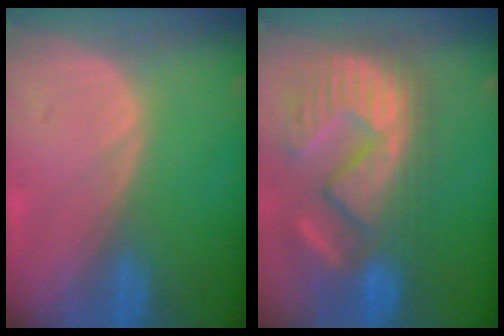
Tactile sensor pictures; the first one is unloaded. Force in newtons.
{"total": 12.7, "press": 11.9, "slide": 4.5}